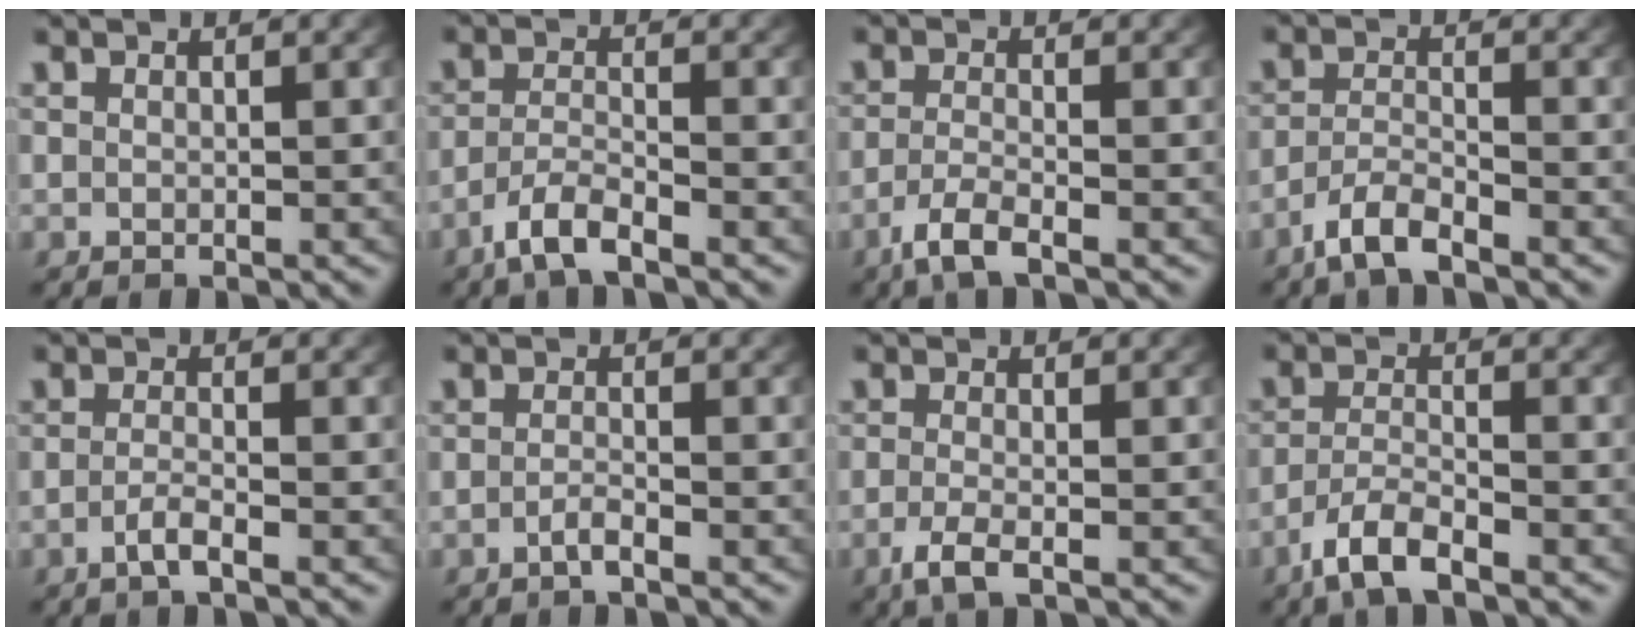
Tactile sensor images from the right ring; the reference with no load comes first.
{"total": 3.4, "force": [-2.5, 1.0, 2.1], "torque": [-0.048, -0.009, -0.042]}
{"total": 3.1, "force": [-2.2, 0.6, 2.2], "torque": [-0.059, -0.014, -0.033]}
{"total": 3.5, "force": [-2.6, 1.2, 2.0], "torque": [-0.044, -0.007, -0.046]}
{"total": 2.0, "force": [-1.5, -0.1, 1.4], "torque": [-0.037, -0.011, -0.024]}
{"total": 1.4, "force": [-1.2, -0.1, 0.8], "torque": [-0.021, -0.007, -0.022]}
{"total": 2.8, "force": [-1.6, 0.7, 2.1], "torque": [-0.059, -0.019, -0.021]}
{"total": 3.8, "force": [-2.6, 1.3, 2.4], "torque": [-0.056, -0.011, -0.043]}